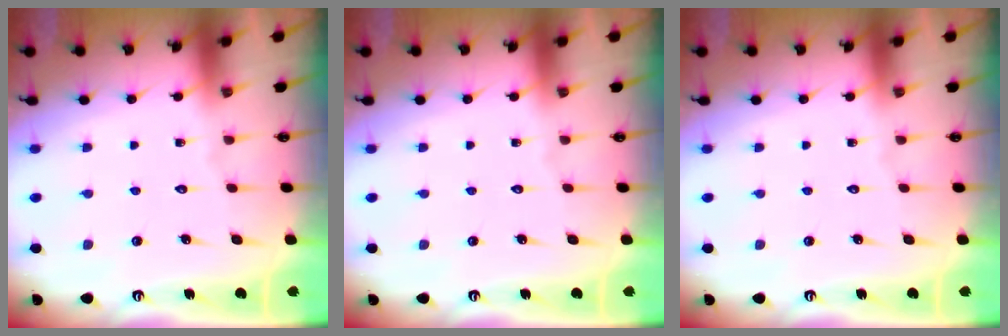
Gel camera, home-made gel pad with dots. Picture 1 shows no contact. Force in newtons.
{"total": 0.0}
{"total": 0.0}